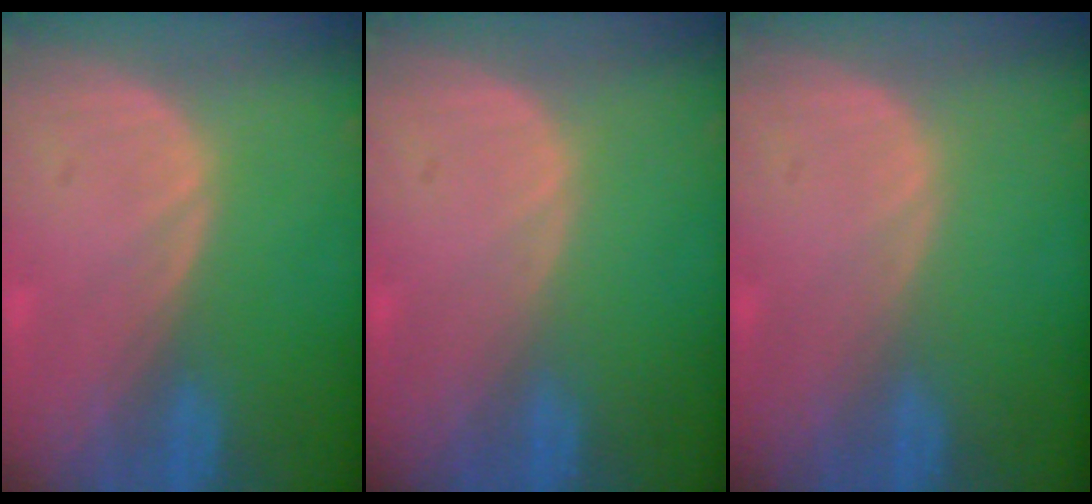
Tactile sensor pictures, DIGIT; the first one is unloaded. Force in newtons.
{"total": 0.0}
{"total": 0.0}